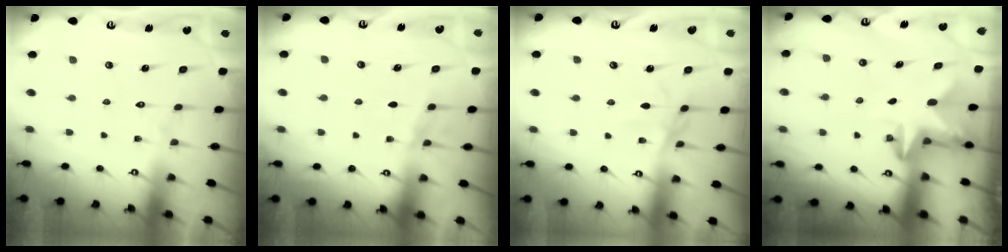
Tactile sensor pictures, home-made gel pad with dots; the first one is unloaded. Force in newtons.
{"total": 4.7, "press": 3.9, "slide": 2.7}
{"total": 2.0, "press": 2.0, "slide": 0.4}
{"total": 2.8, "press": 2.8, "slide": 0.5}